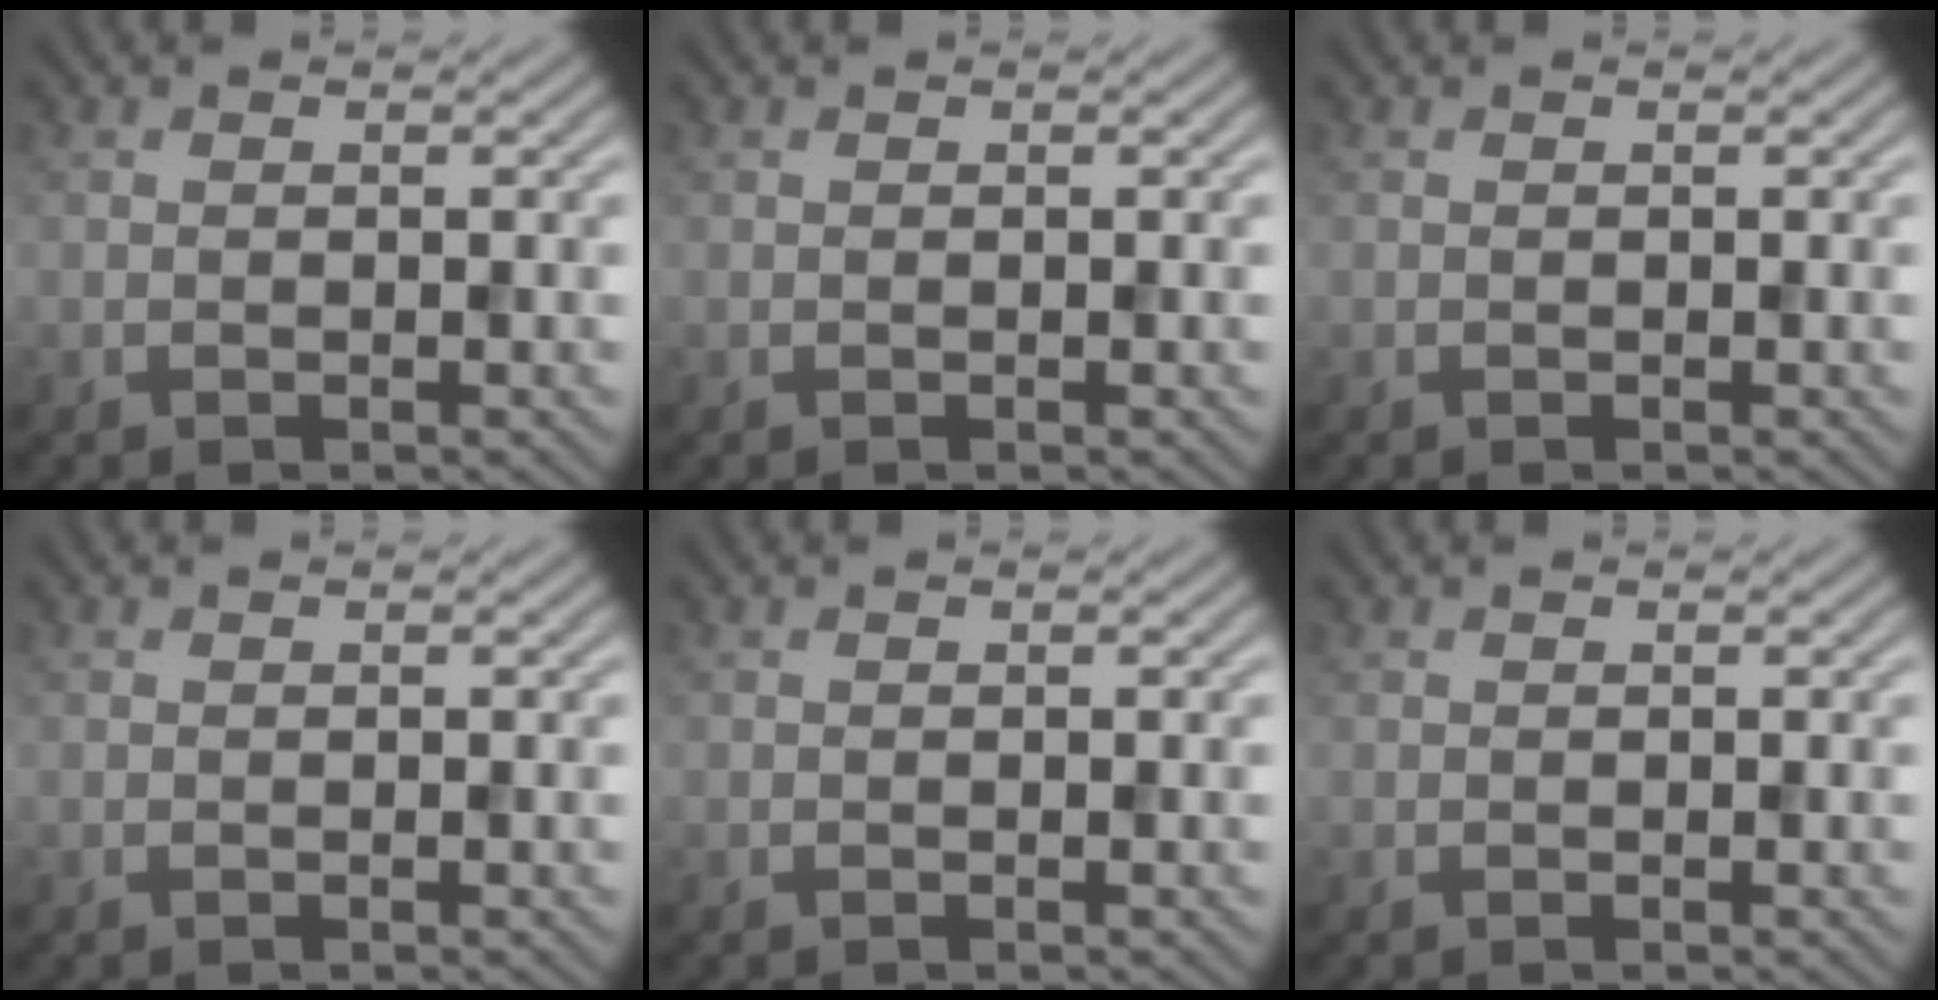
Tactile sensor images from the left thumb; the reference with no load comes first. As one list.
[{"total": 0.0}, {"total": 0.0}, {"total": 0.0}, {"total": 0.0}, {"total": 0.0}]